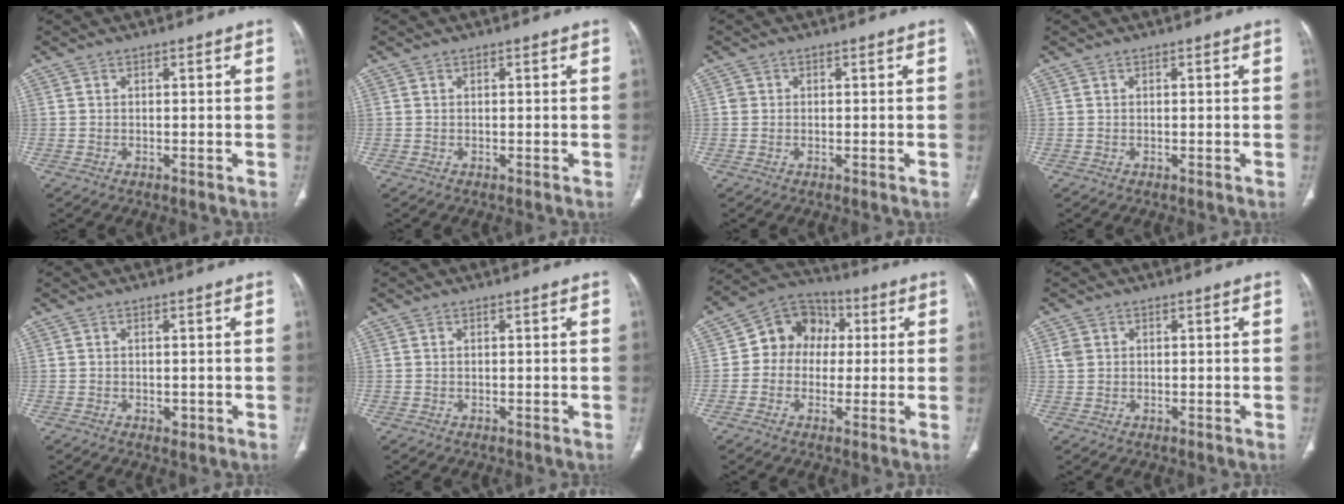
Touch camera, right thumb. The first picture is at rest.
{"total": 0.0}
{"total": 0.9, "force": [0.1, 0.9, 0.2], "torque": [0.003, 0.003, 0.001]}
{"total": 0.0}
{"total": 1.3, "force": [-0.3, 0.9, 0.8], "torque": [-0.007, -0.001, -0.001]}
{"total": 0.0}
{"total": 10.8, "force": [1.0, 9.4, 5.3], "torque": [-0.046, 0.023, 0.001]}
{"total": 1.9, "force": [0.6, 1.6, 0.8], "torque": [-0.014, 0.001, 0.014]}